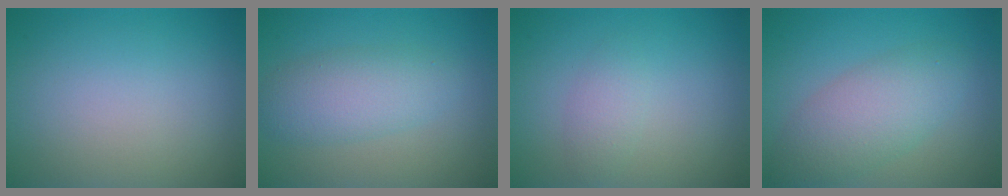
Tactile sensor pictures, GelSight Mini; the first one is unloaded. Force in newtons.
{"total": 4.1, "press": 4.1, "slide": 0.1}
{"total": 1.6, "press": 1.6, "slide": 0.1}
{"total": 4.7, "press": 4.7, "slide": 0.3}